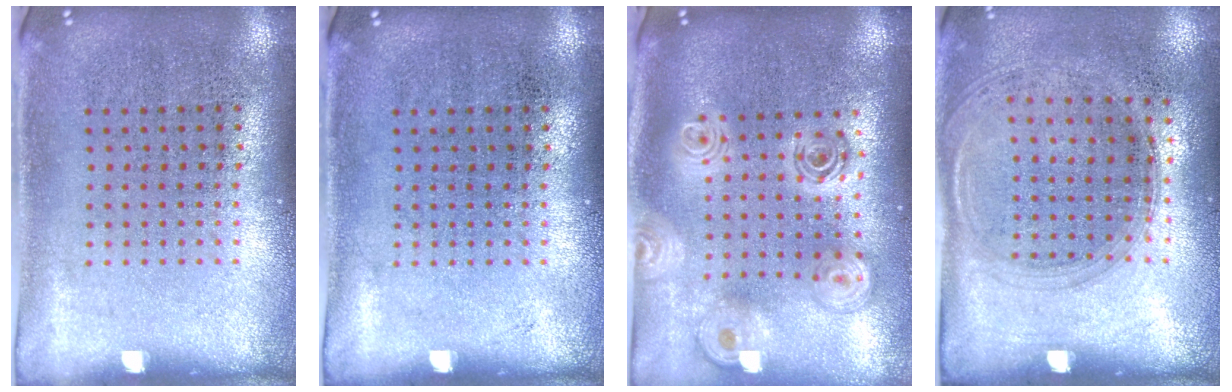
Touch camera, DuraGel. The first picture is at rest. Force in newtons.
{"total": 0.0}
{"total": 2.4, "press": 1.9, "slide": 1.6}
{"total": 1.3, "press": 1.2, "slide": 0.5}